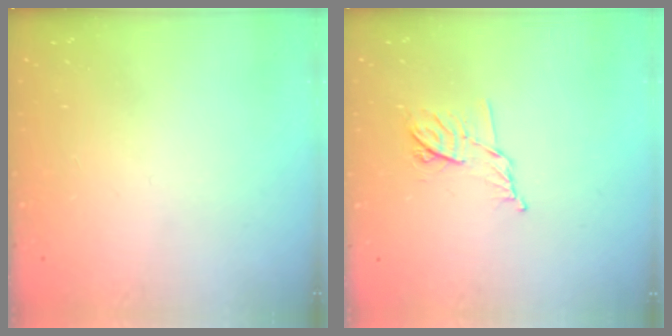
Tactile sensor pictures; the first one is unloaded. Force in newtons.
{"total": 9.4, "press": 9.4, "slide": 0.7}